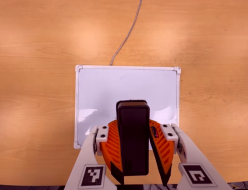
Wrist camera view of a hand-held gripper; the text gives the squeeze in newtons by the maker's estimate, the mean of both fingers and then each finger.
{"total": 7.8, "left": 7.7, "right": 7.9}